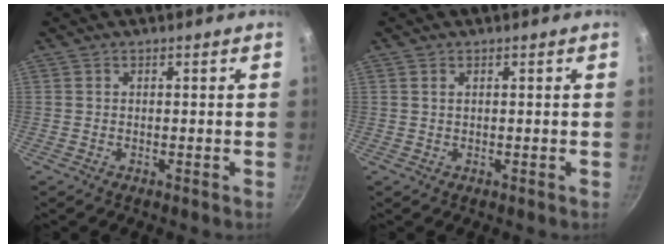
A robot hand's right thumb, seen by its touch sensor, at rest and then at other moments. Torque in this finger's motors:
{"motor_torque": [-0.09, 0.12, -0.19, 0.11, 0.06]}